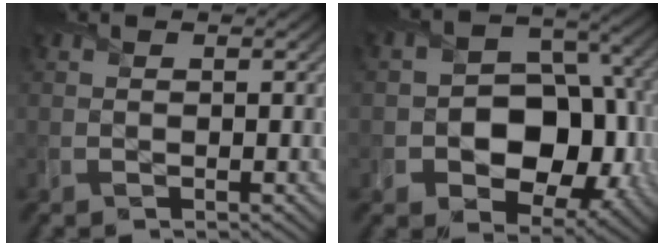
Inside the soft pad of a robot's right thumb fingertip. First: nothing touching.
{"total": 11.7, "force": [-2.3, 8.6, 7.7], "torque": [-0.108, -0.008, -0.047]}